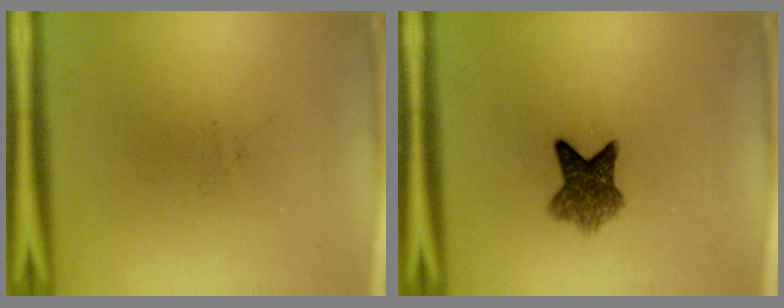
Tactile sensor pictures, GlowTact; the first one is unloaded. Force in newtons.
{"total": 5.8}